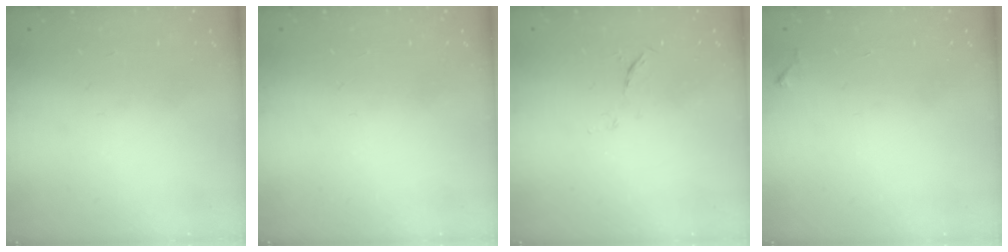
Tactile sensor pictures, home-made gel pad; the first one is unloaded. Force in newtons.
{"total": 0.0}
{"total": 4.3, "press": 4.1, "slide": 1.3}
{"total": 4.2, "press": 4.1, "slide": 0.4}